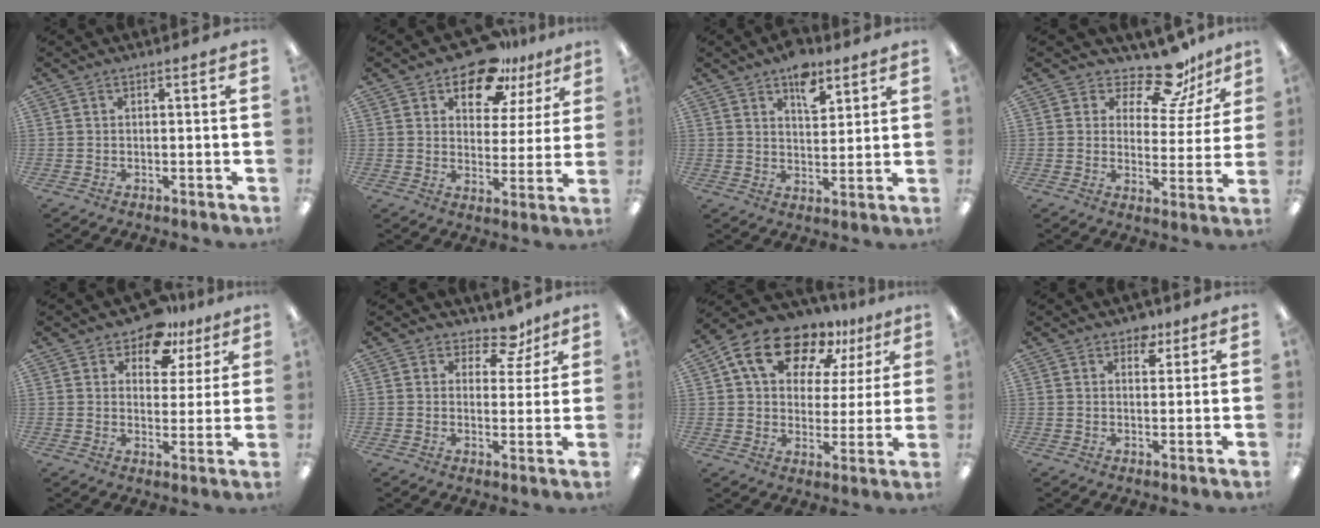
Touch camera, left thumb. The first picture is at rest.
{"total": 13.7, "force": [10.3, 7.0, 5.8], "torque": [-0.090, -0.061, 0.187]}
{"total": 8.5, "force": [5.5, 4.5, 4.7], "torque": [-0.050, -0.028, 0.091]}
{"total": 13.6, "force": [10.9, 5.5, 6.1], "torque": [-0.097, -0.070, 0.192]}
{"total": 9.8, "force": [7.6, 5.4, 3.2], "torque": [-0.048, -0.045, 0.137]}
{"total": 6.7, "force": [4.9, 3.8, 2.6], "torque": [-0.036, -0.028, 0.086]}
{"total": 15.9, "force": [10.0, 9.6, 7.8], "torque": [-0.132, -0.053, 0.180]}
{"total": 4.2, "force": [2.9, 2.7, 1.5], "torque": [0.003, -0.014, 0.046]}